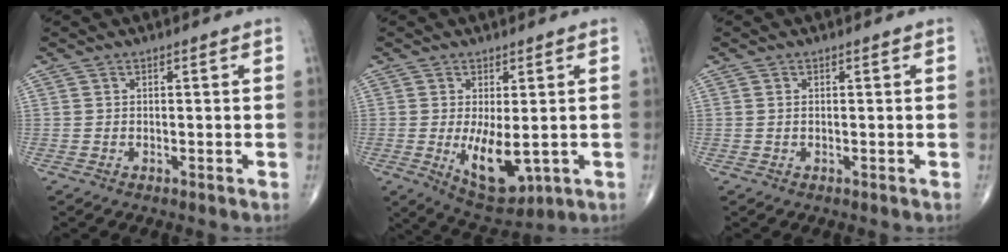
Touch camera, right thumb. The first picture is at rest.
{"total": 9.1, "force": [-1.1, 4.0, 8.1], "torque": [-0.118, -0.023, -0.001]}
{"total": 0.0}